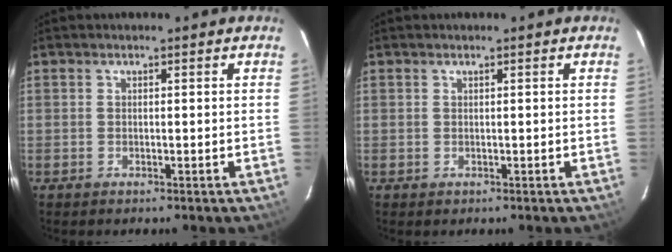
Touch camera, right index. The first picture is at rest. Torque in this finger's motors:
{"motor_torque": [0.07, 0.01, -0.01, -0.01]}